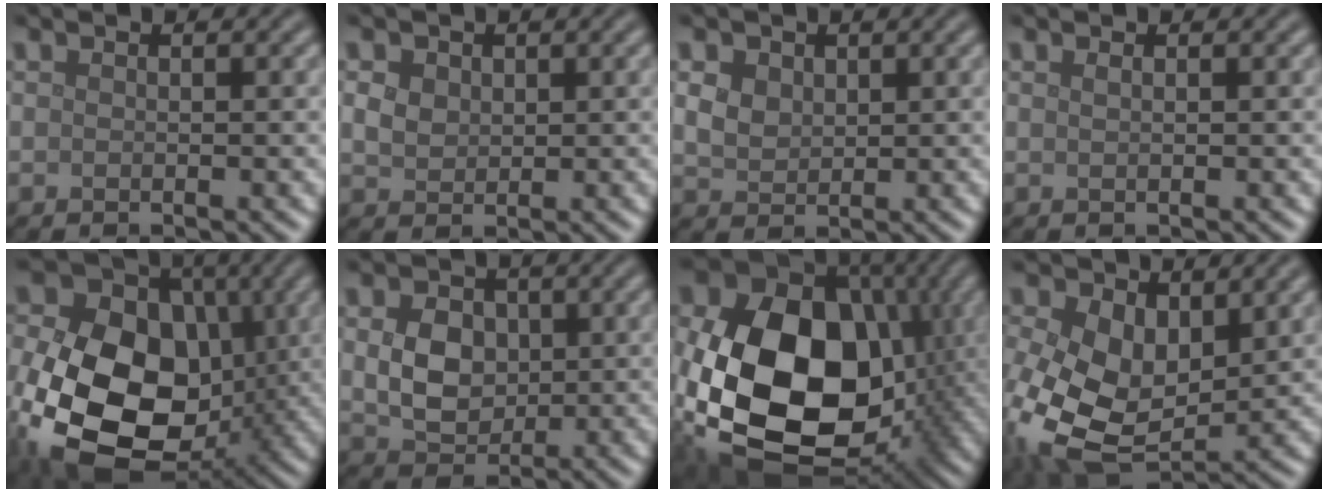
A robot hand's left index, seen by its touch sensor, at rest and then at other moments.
{"total": 2.0, "force": [0.7, 1.6, 0.9], "torque": [-0.021, 0.001, 0.009]}
{"total": 3.2, "force": [1.4, 2.4, 1.7], "torque": [-0.043, 0.012, 0.019]}
{"total": 0.5, "force": [0.3, 0.2, 0.4], "torque": [-0.006, 0.003, 0.005]}
{"total": 17.6, "force": [-2.2, 12.8, 11.9], "torque": [-0.243, -0.033, -0.025]}
{"total": 4.6, "force": [0.5, 3.5, 2.8], "torque": [-0.062, -0.004, 0.010]}
{"total": 20.3, "force": [-0.4, 15.1, 13.6], "torque": [-0.291, -0.050, 0.009]}
{"total": 11.3, "force": [0.1, 7.6, 8.4], "torque": [-0.202, -0.028, 0.007]}